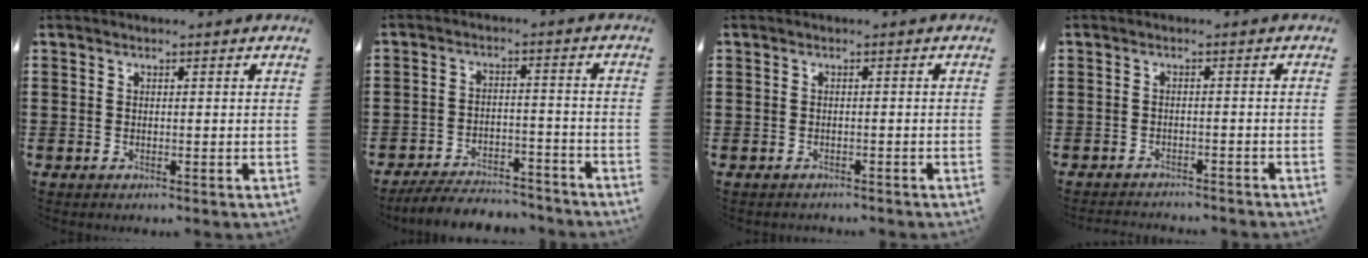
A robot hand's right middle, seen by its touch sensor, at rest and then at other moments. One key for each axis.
{"total": 5.6, "fx": -5.5, "fy": 0.9, "fz": 0.9, "tx": -0.018, "ty": 0.009, "tz": -0.109}
{"total": 0.9, "fx": -0.8, "fy": 0.4, "fz": -0.1, "tx": 0.001, "ty": 0.003, "tz": -0.019}
{"total": 1.8, "fx": -1.8, "fy": 0.1, "fz": 0.0, "tx": -0.005, "ty": 0.001, "tz": -0.038}